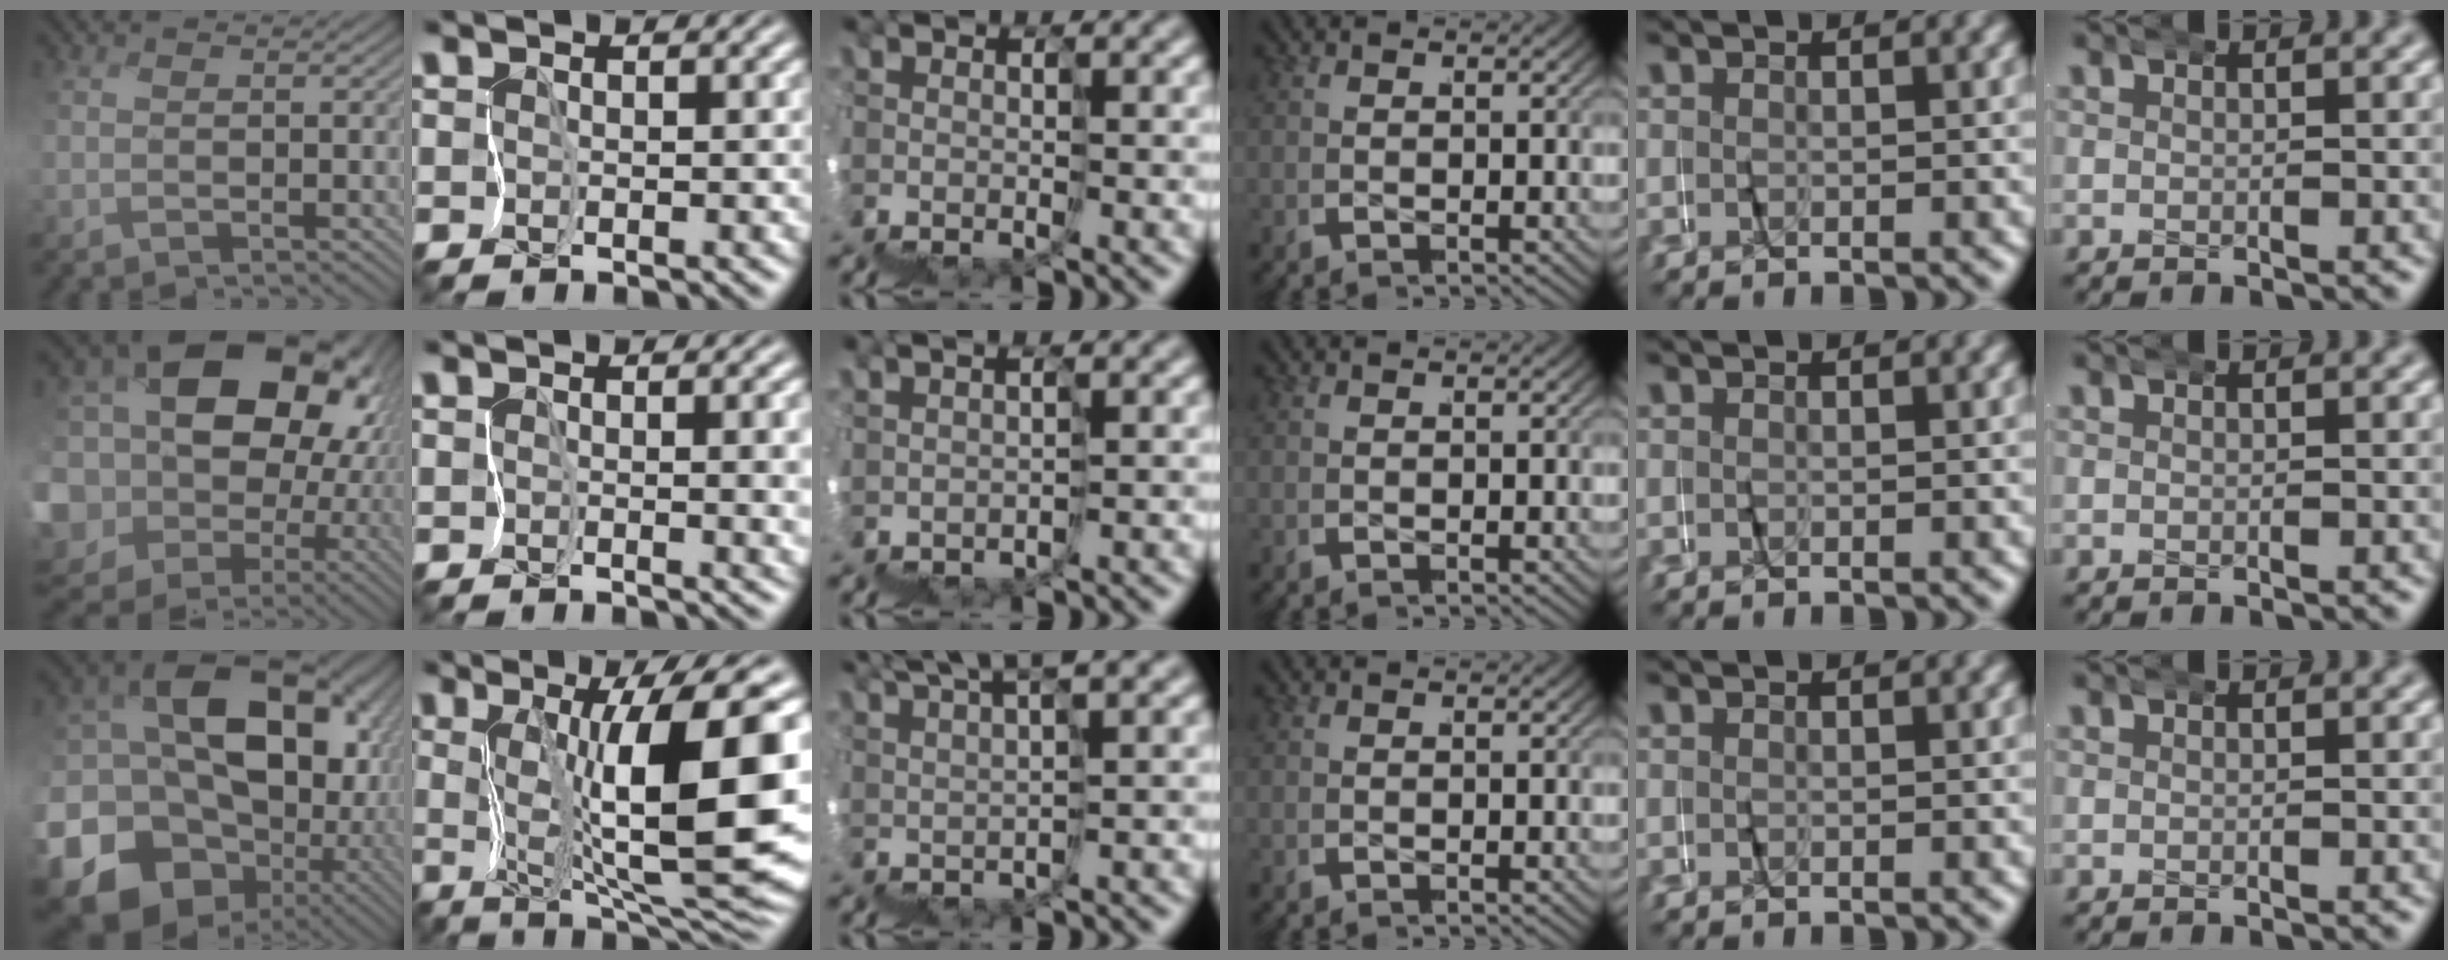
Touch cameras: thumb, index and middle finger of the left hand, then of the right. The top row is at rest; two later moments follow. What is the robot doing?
{"motion": "wrap", "object": "netting"}